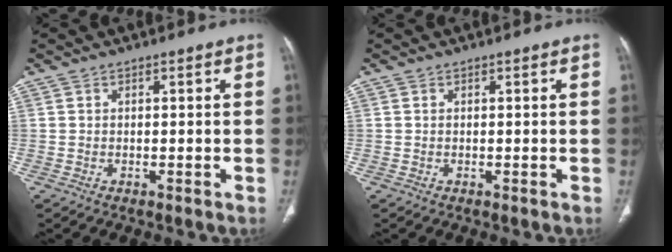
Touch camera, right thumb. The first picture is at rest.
{"total": 0.0}